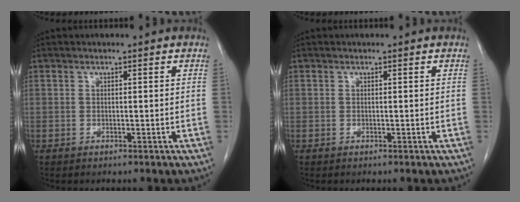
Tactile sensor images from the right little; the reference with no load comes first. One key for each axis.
{"total": 0.0}